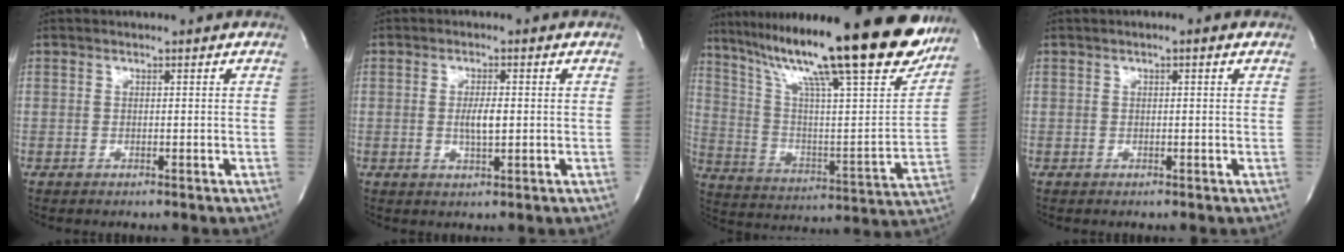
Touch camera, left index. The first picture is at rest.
{"total": 3.4, "force": [-0.1, 0.7, 3.3], "torque": [-0.062, -0.002, 0.000]}
{"total": 31.0, "force": [24.0, 3.5, 19.4], "torque": [-0.321, -0.036, 0.347]}
{"total": 1.4, "force": [0.6, 0.3, 1.2], "torque": [-0.023, 0.009, 0.006]}